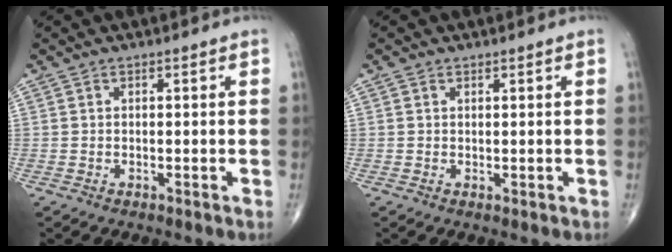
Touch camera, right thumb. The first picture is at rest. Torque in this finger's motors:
{"motor_torque": [-0.22, 0.12, 0.10, 0.08, 0.00]}